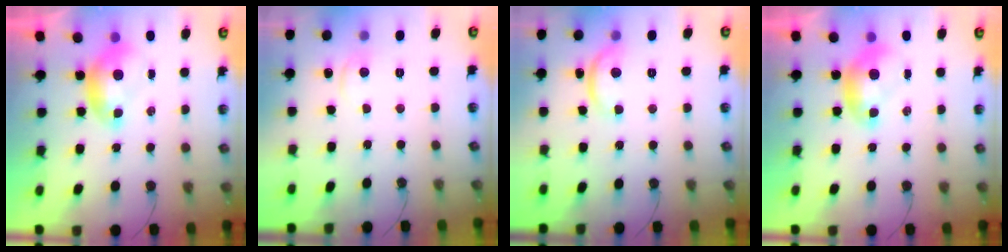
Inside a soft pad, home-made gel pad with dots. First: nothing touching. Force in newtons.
{"total": 1.0, "press": 0.8, "slide": 0.5}
{"total": 5.1, "press": 5.1, "slide": 0.5}
{"total": 0.0}